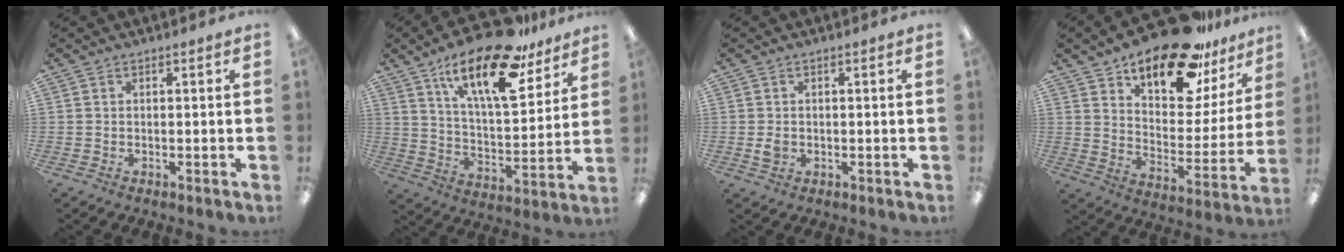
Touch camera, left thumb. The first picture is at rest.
{"total": 21.6, "force": [14.6, 7.8, 13.9], "torque": [-0.225, -0.087, 0.245]}
{"total": 2.3, "force": [-0.1, 1.8, 1.4], "torque": [-0.018, 0.000, -0.004]}
{"total": 21.8, "force": [17.0, 8.2, 11.0], "torque": [-0.175, -0.106, 0.288]}